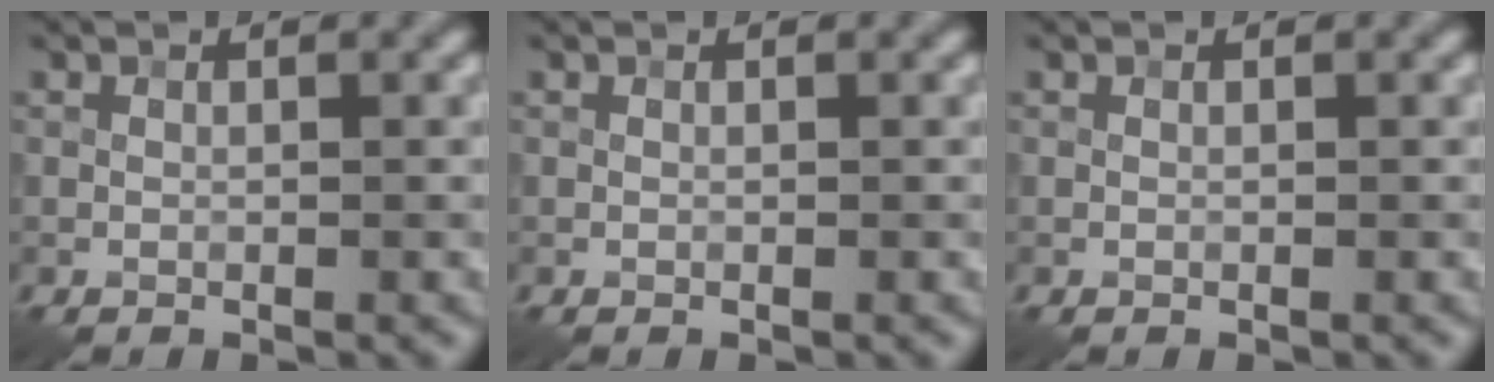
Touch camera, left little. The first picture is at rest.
{"total": 0.0}
{"total": 0.0}